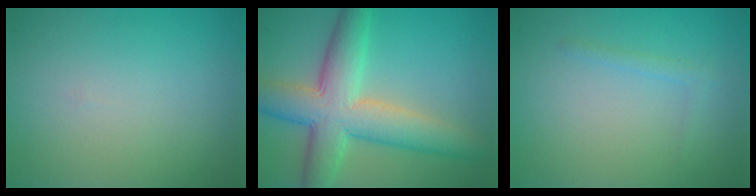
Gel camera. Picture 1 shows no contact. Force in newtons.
{"total": 8.5, "press": 8.5, "slide": 0.2}
{"total": 0.8, "press": 0.8, "slide": 0.1}